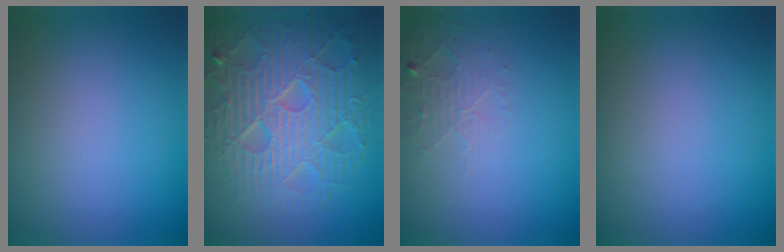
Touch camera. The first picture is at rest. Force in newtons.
{"total": 9.0, "press": 6.4, "slide": 6.3}
{"total": 1.9, "press": 1.9, "slide": 0.3}
{"total": 0.0}